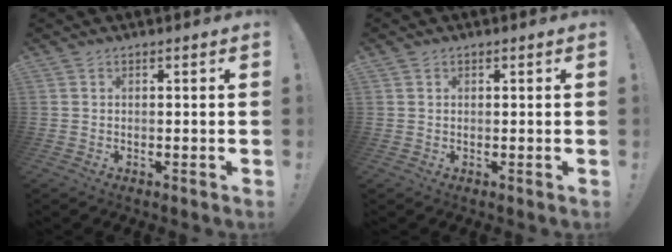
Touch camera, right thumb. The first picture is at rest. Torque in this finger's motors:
{"motor_torque": [0.07, -0.05, 0.07, 0.08, 0.10]}